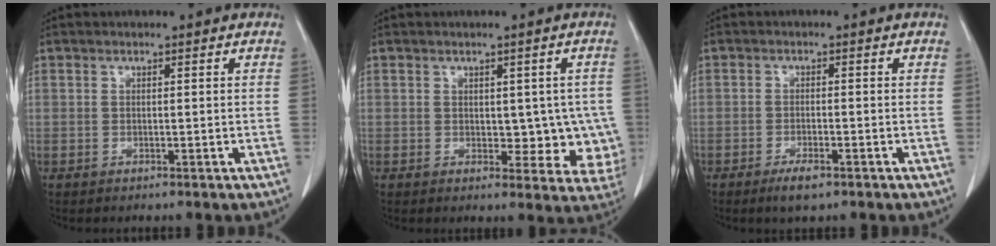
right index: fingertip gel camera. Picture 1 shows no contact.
{"total": 7.0, "force": [0.1, 4.1, 5.7], "torque": [-0.038, 0.003, 0.008]}
{"total": 3.1, "force": [-2.0, 0.8, 2.2], "torque": [-0.043, -0.002, -0.031]}